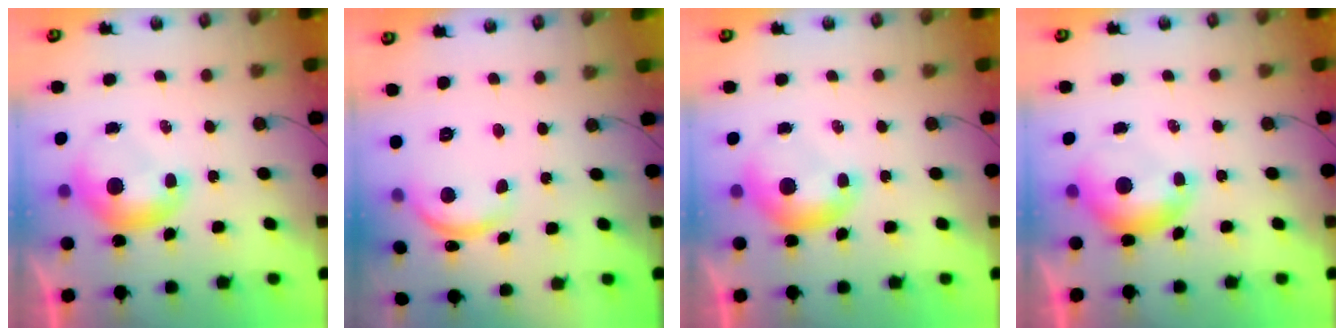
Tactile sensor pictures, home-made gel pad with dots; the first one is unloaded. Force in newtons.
{"total": 5.2, "press": 5.2, "slide": 0.7}
{"total": 0.0}
{"total": 0.0}